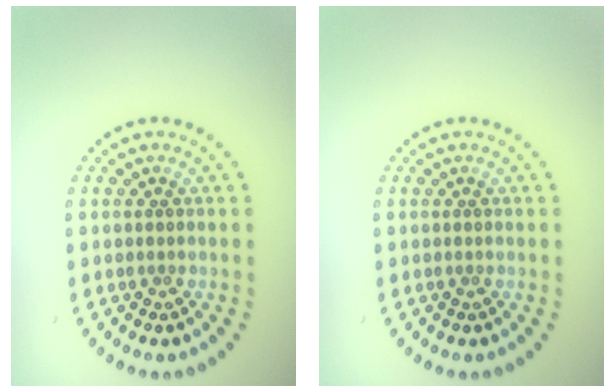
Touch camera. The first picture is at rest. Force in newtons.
{"total": 0.0}